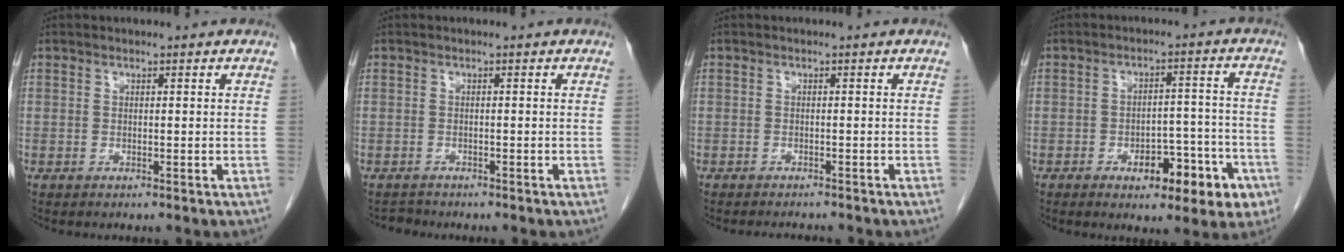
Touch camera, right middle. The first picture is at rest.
{"total": 1.2, "force": [-1.1, 0.2, -0.3], "torque": [0.001, -0.004, -0.018]}
{"total": 2.8, "force": [-2.7, 0.2, 0.7], "torque": [-0.007, -0.006, -0.035]}
{"total": 9.3, "force": [-4.4, 3.8, 7.2], "torque": [-0.088, 0.020, -0.055]}